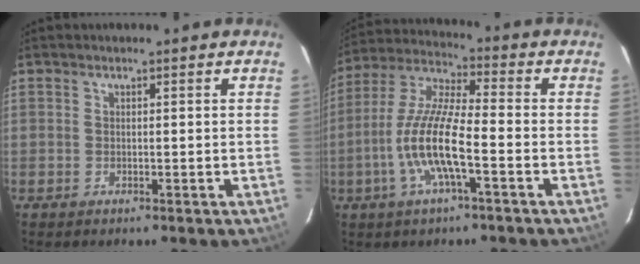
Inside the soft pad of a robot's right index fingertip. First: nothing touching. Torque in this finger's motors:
{"motor_torque": [0.69, -0.29, 1.05, 0.21]}